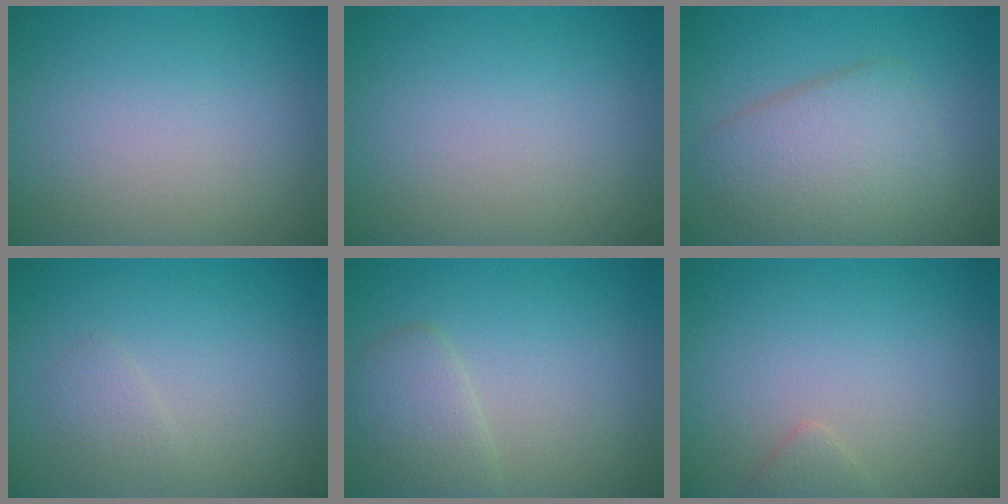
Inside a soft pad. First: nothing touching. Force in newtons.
{"total": 0.0}
{"total": 5.6, "press": 5.6, "slide": 0.3}
{"total": 1.0, "press": 1.0, "slide": 0.0}
{"total": 2.7, "press": 2.7, "slide": 0.1}
{"total": 0.9, "press": 0.9, "slide": 0.1}